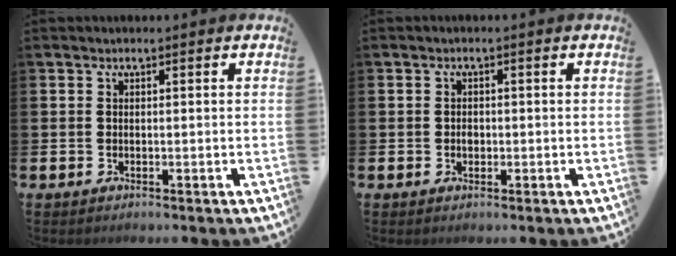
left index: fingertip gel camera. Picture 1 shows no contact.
{"total": 1.2, "force": [-0.1, 0.9, 0.8], "torque": [-0.004, 0.001, -0.006]}